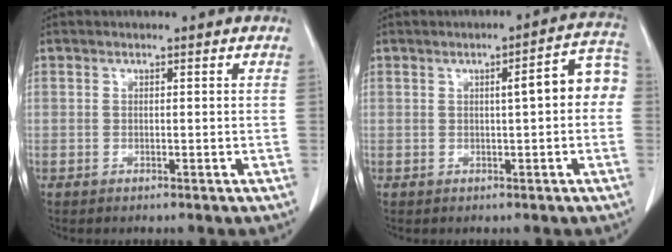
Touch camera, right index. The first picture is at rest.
{"total": 6.6, "force": [0.4, 1.0, 6.6], "torque": [-0.082, 0.026, 0.000]}